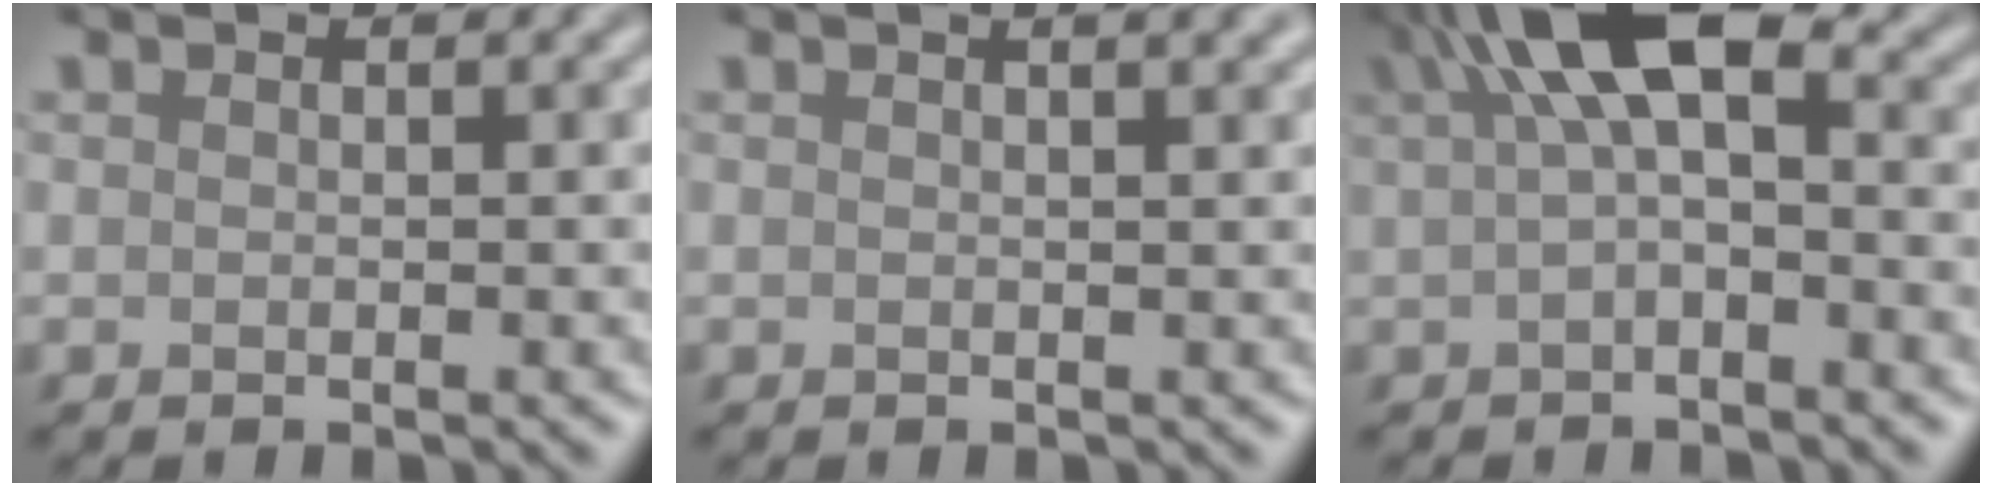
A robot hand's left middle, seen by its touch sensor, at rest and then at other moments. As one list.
[{"total": 3.6, "force": [1.9, 1.5, 2.7], "torque": [-0.008, 0.012, -0.001]}, {"total": 6.8, "force": [1.9, 2.6, 6.0], "torque": [-0.103, 0.019, 0.021]}]